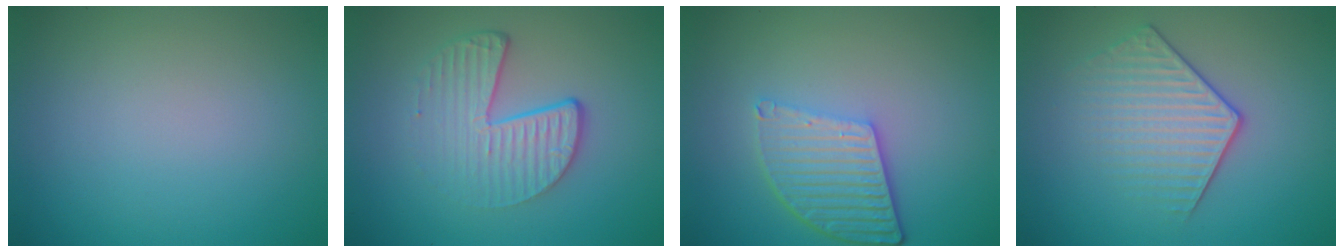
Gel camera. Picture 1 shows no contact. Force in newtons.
{"total": 4.7, "press": 3.0, "slide": 3.6}
{"total": 5.1, "press": 3.8, "slide": 3.4}
{"total": 3.5, "press": 3.1, "slide": 1.8}